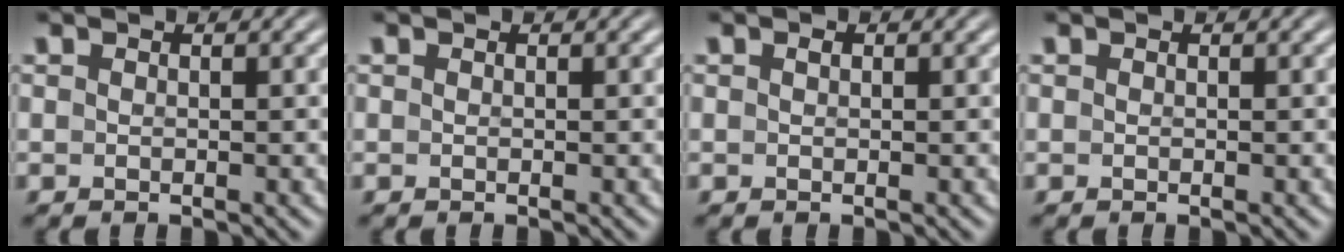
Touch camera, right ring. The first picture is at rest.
{"total": 0.0}
{"total": 0.0}
{"total": 0.0}